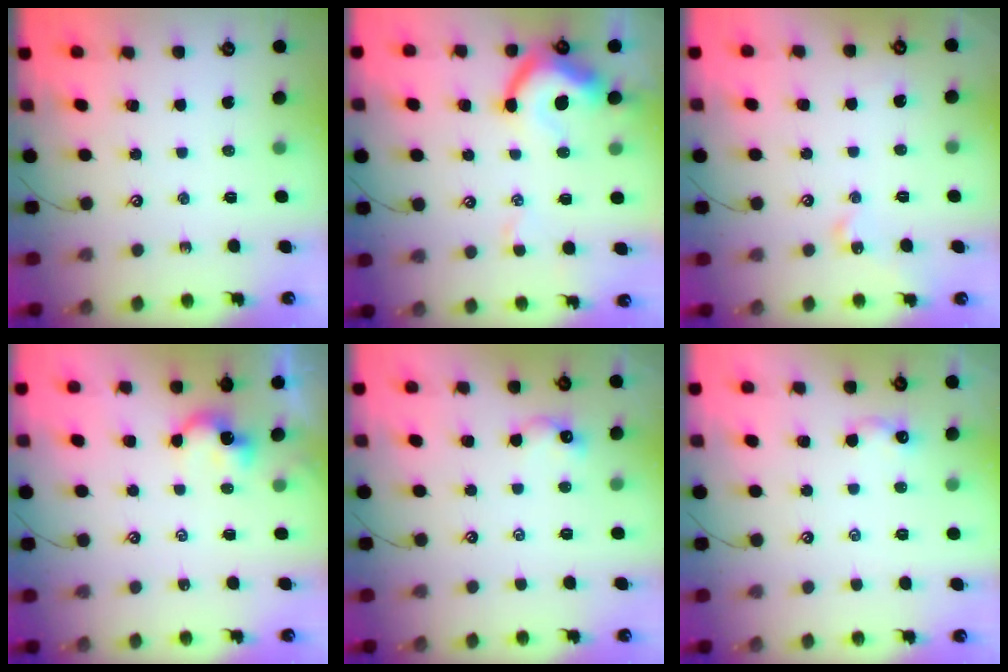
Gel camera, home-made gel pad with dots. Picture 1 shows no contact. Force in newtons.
{"total": 8.9, "press": 8.7, "slide": 1.6}
{"total": 2.0, "press": 1.9, "slide": 0.3}
{"total": 2.4, "press": 2.3, "slide": 0.3}
{"total": 2.9, "press": 2.8, "slide": 0.7}
{"total": 1.6, "press": 1.6, "slide": 0.4}